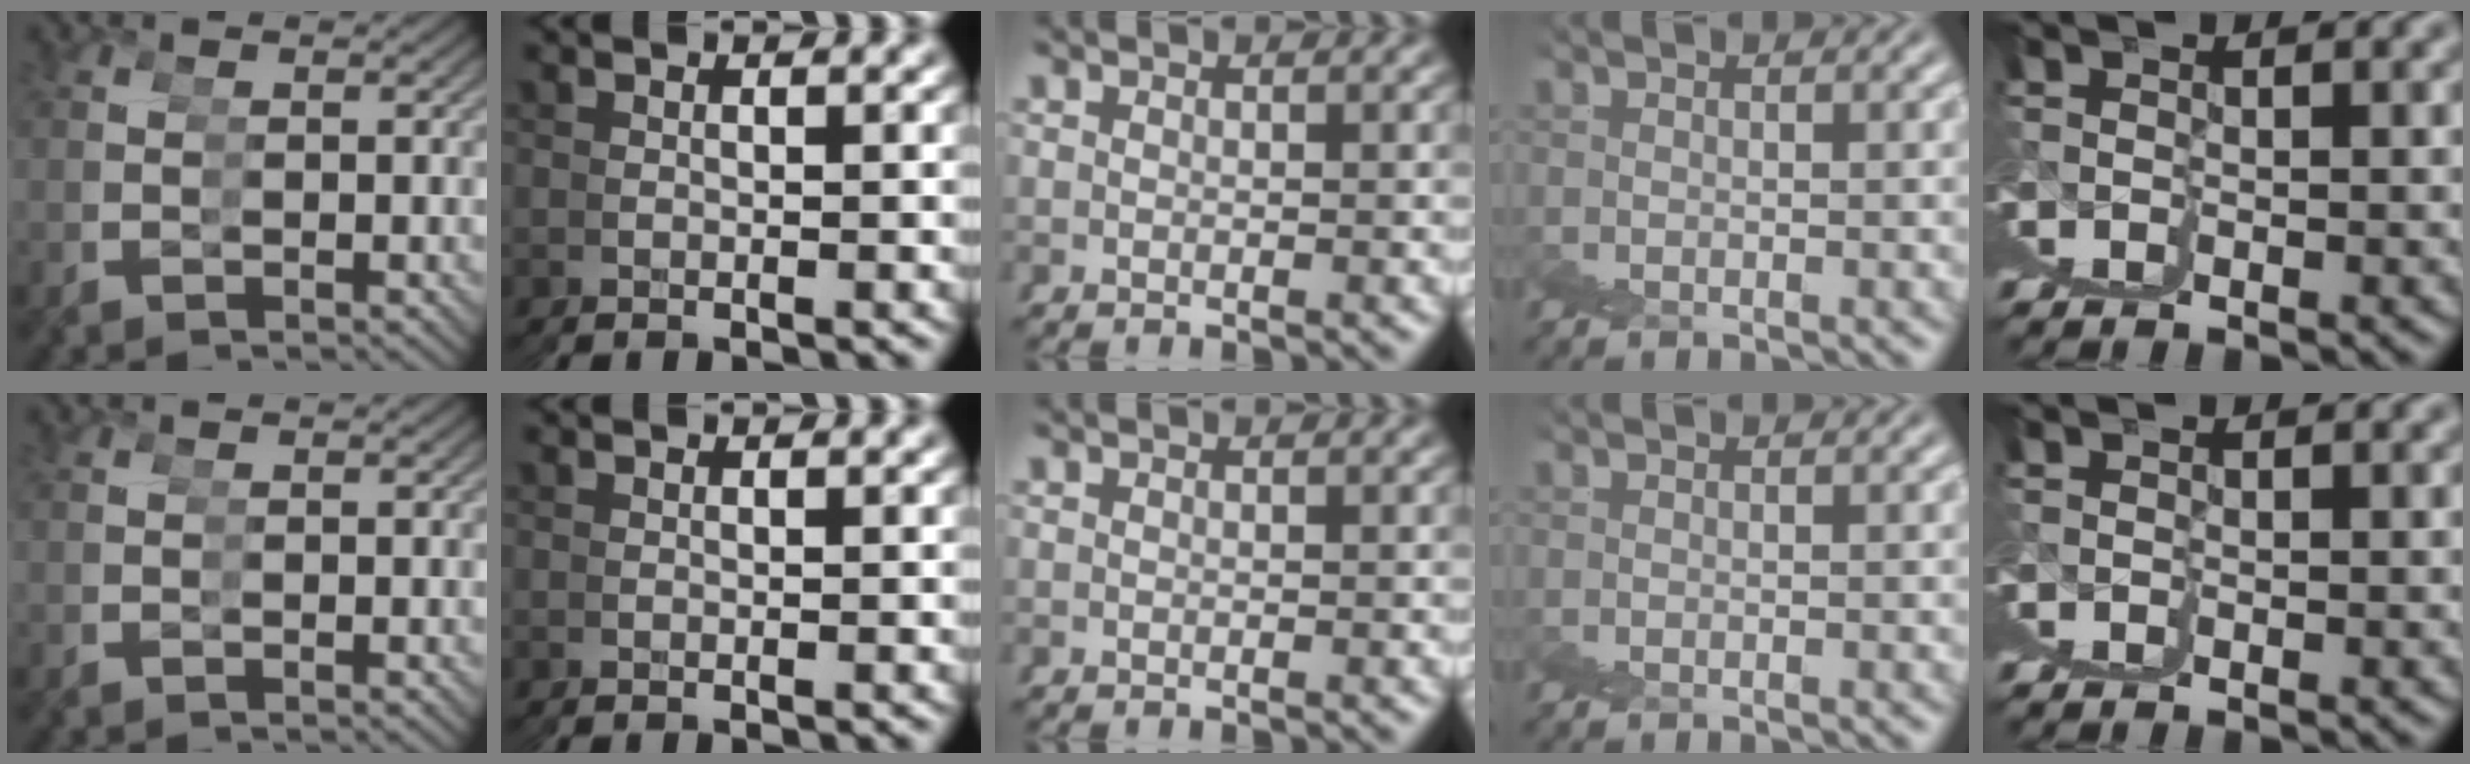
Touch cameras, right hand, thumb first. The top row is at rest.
{}